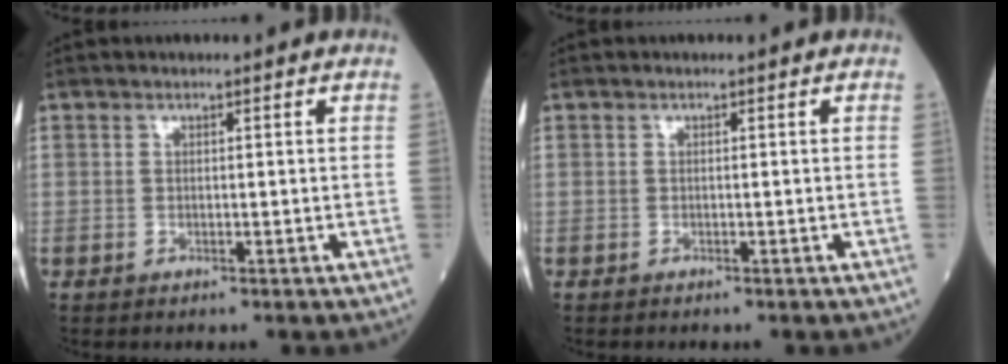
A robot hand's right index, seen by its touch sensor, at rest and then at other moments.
{"total": 0.0}